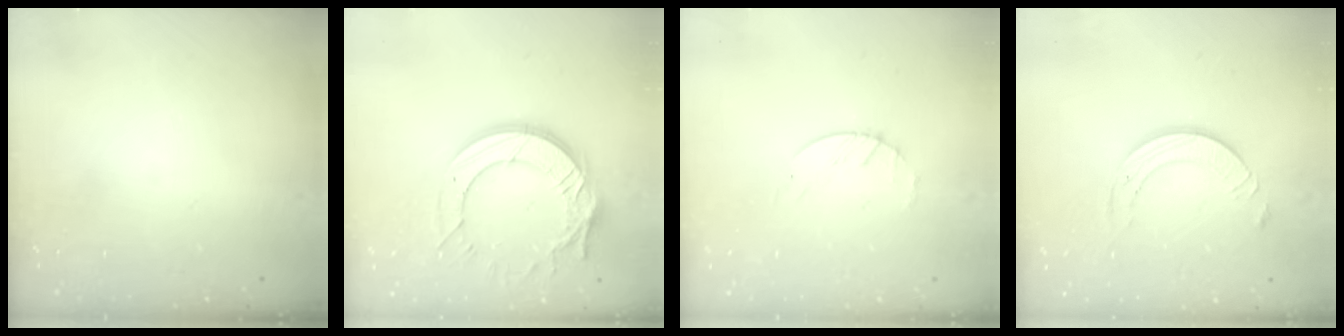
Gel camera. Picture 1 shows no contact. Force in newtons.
{"total": 17.4, "press": 17.3, "slide": 1.7}
{"total": 2.2, "press": 2.2, "slide": 0.3}
{"total": 8.8, "press": 8.7, "slide": 0.9}